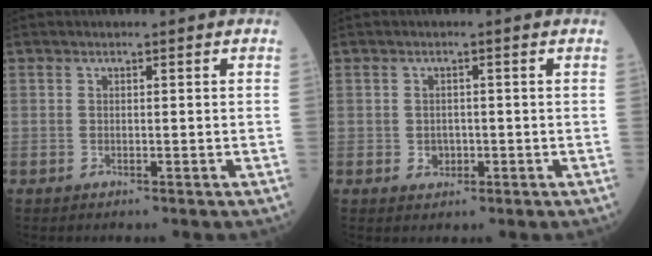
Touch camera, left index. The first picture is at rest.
{"total": 1.8, "force": [-0.4, 1.5, 0.8], "torque": [-0.014, 0.003, -0.001]}